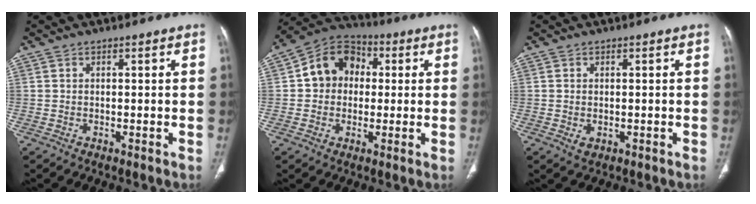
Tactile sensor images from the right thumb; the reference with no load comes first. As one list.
[{"total": 11.1, "force": [1.3, 9.2, 6.1], "torque": [-0.071, 0.024, 0.009]}, {"total": 1.6, "force": [-0.3, 1.1, 1.1], "torque": [-0.020, -0.003, 0.001]}]